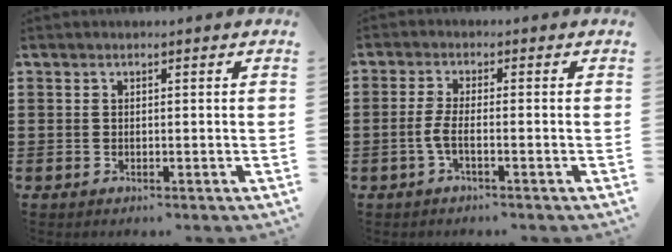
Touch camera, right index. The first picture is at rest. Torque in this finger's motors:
{"motor_torque": [0.56, 1.40, 0.01, 0.00]}